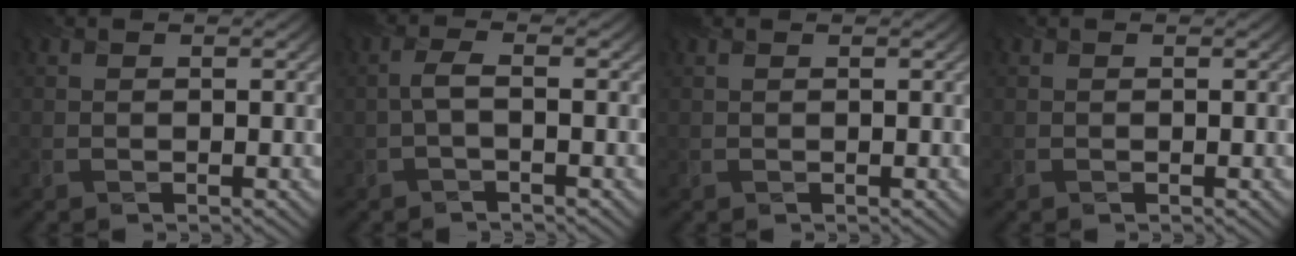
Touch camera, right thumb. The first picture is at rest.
{"total": 1.9, "force": [-0.3, 0.4, 1.9], "torque": [-0.041, 0.008, -0.013]}
{"total": 0.7, "force": [0.6, 0.0, 0.4], "torque": [-0.013, 0.007, 0.009]}
{"total": 0.0}